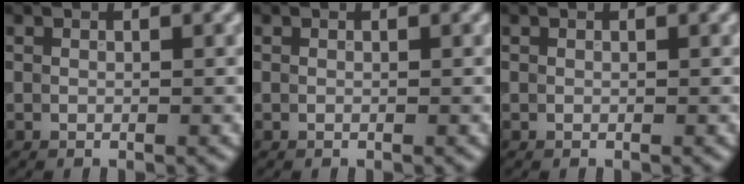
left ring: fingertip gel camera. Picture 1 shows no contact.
{"total": 0.0}
{"total": 0.0}